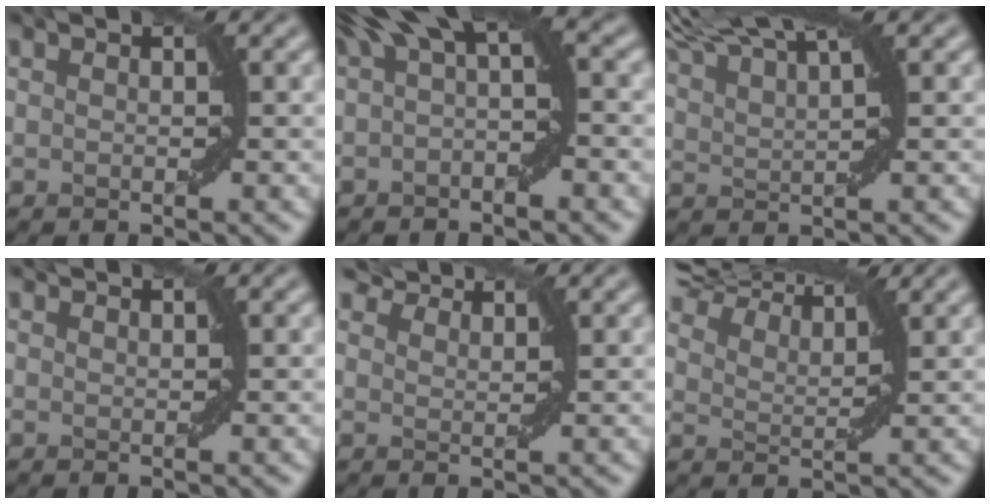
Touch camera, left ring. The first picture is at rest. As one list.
[{"total": 5.4, "force": [1.6, 1.3, 5.0], "torque": [-0.066, 0.014, 0.014]}, {"total": 8.7, "force": [6.6, 2.2, 5.1], "torque": [-0.092, 0.030, 0.083]}, {"total": 1.5, "force": [1.5, 0.1, 0.3], "torque": [-0.009, -0.001, 0.015]}, {"total": 3.5, "force": [3.4, 0.8, 0.7], "torque": [-0.015, -0.001, 0.063]}, {"total": 9.7, "force": [8.7, 2.1, 3.7], "torque": [-0.087, 0.018, 0.124]}]